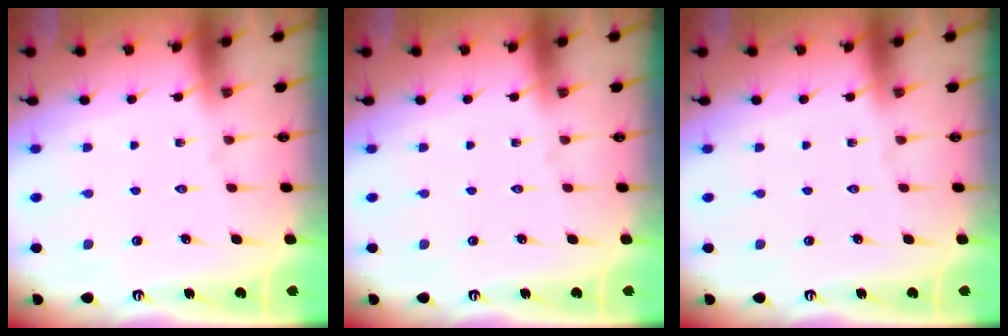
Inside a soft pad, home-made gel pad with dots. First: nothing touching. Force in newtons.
{"total": 0.0}
{"total": 0.0}